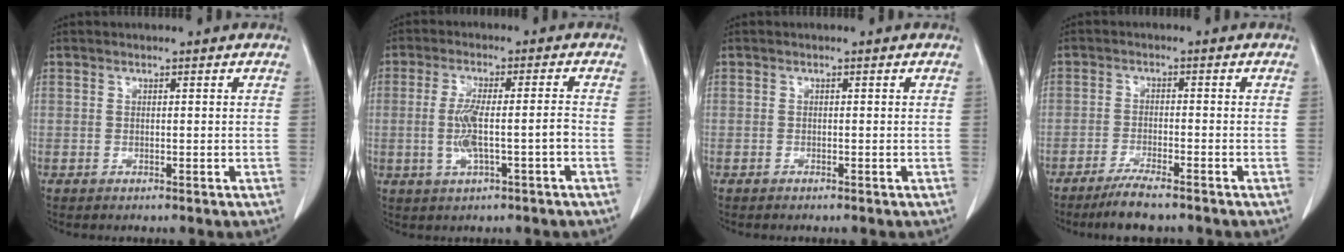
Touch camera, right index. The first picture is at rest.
{"total": 6.6, "force": [-1.4, 0.8, 6.3], "torque": [-0.128, 0.006, -0.023]}
{"total": 0.0}
{"total": 5.0, "force": [-4.0, 0.4, 2.9], "torque": [-0.052, -0.011, -0.067]}